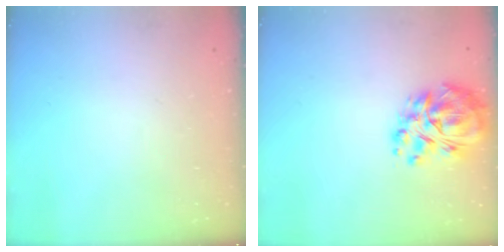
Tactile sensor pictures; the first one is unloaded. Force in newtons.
{"total": 14.8, "press": 14.1, "slide": 4.6}